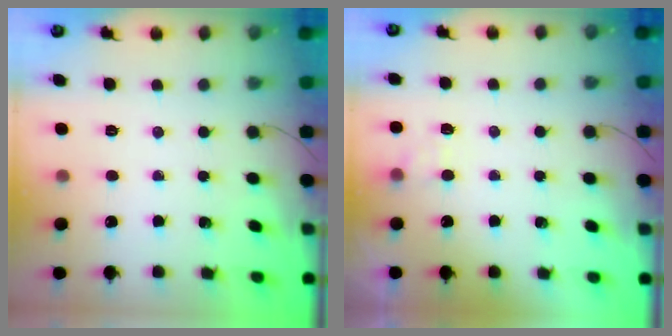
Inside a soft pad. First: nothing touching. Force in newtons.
{"total": 3.7, "press": 3.4, "slide": 1.4}